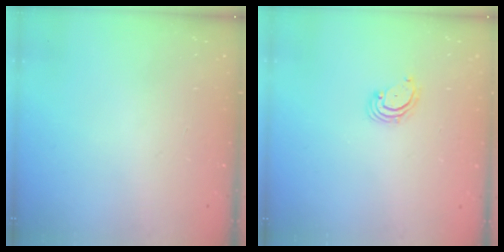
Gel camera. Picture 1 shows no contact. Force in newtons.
{"total": 2.7, "press": 2.7, "slide": 0.3}